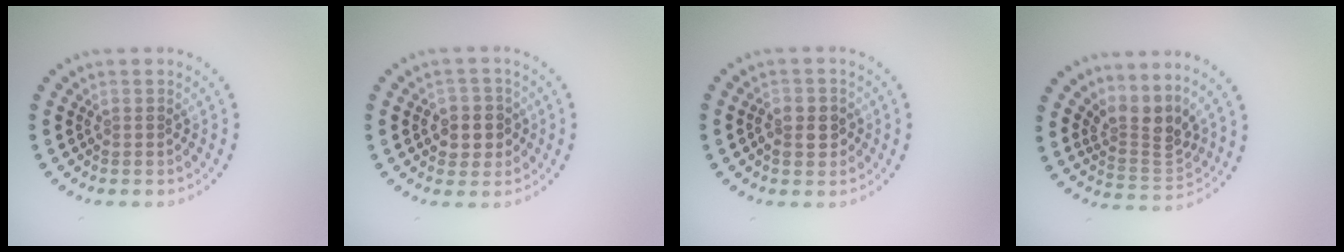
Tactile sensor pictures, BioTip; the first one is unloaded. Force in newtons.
{"total": 3.0, "press": 2.8, "slide": 0.8}
{"total": 2.6, "press": 2.5, "slide": 0.5}
{"total": 3.2, "press": 2.3, "slide": 2.2}